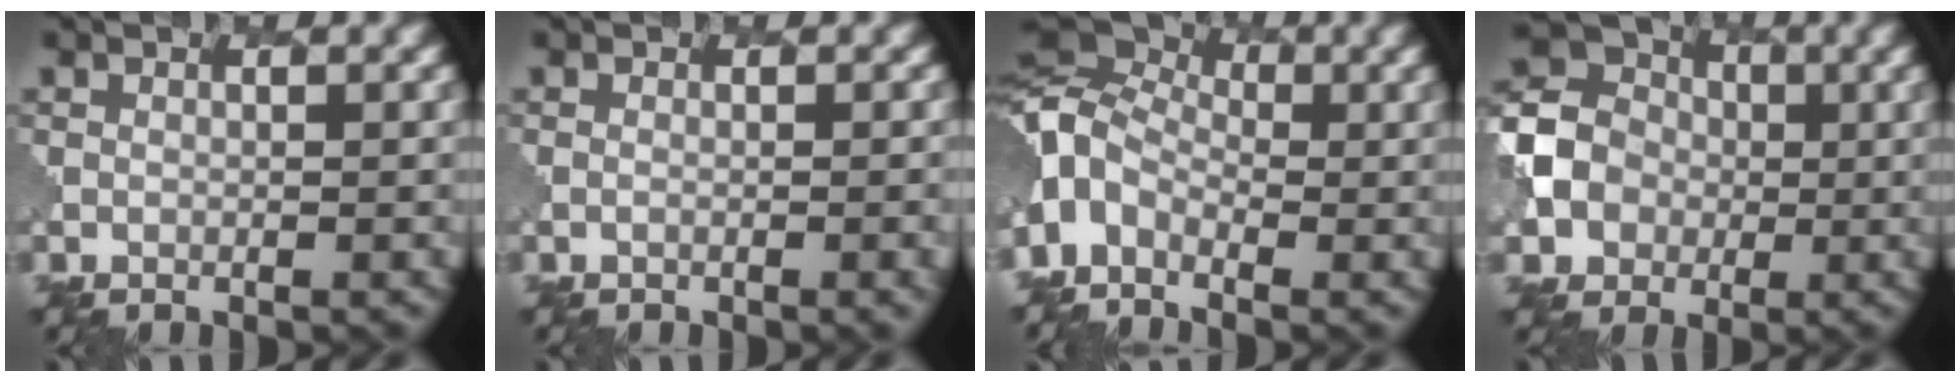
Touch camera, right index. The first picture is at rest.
{"total": 2.1, "force": [-0.4, 0.9, 1.8], "torque": [-0.003, 0.007, -0.013]}
{"total": 8.3, "force": [-0.8, 5.8, 6.0], "torque": [-0.142, 0.013, -0.022]}
{"total": 7.1, "force": [-0.4, 6.5, 3.0], "torque": [-0.069, 0.005, -0.023]}